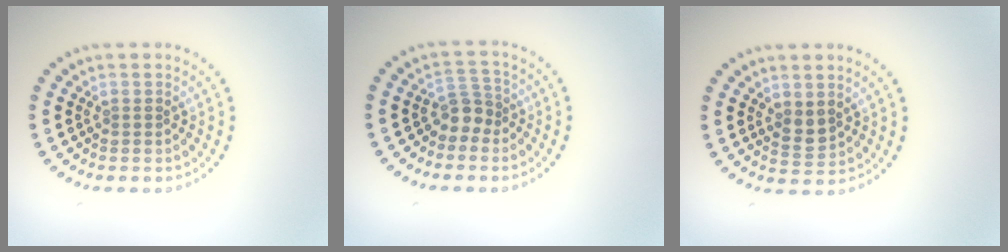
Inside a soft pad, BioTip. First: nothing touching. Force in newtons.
{"total": 2.2, "press": 1.7, "slide": 1.3}
{"total": 1.7, "press": 1.6, "slide": 0.6}